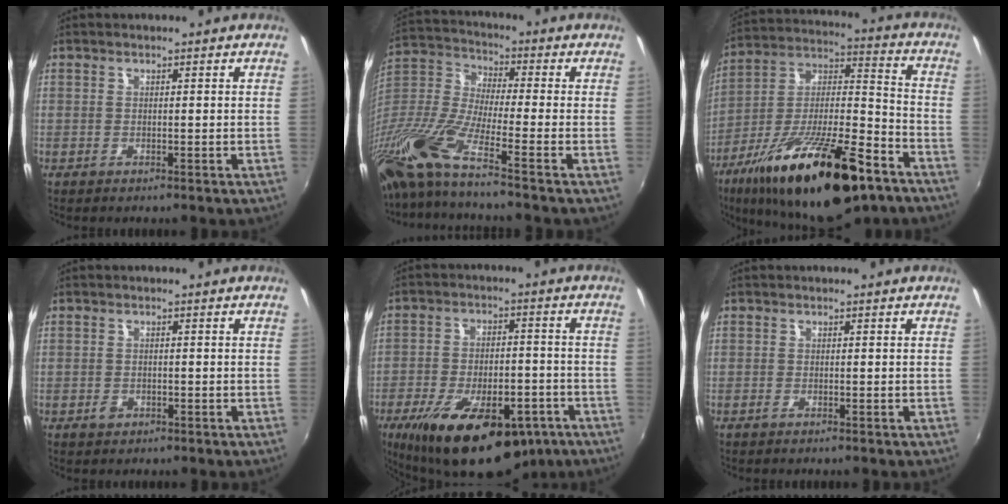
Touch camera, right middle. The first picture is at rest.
{"total": 15.0, "force": [-11.1, -0.5, 10.0], "torque": [-0.195, -0.036, -0.228]}
{"total": 27.2, "force": [-16.2, 8.2, 20.3], "torque": [-0.348, -0.024, -0.259]}
{"total": 1.7, "force": [-1.0, 1.1, 0.7], "torque": [-0.013, -0.001, -0.016]}
{"total": 22.7, "force": [-13.5, 10.1, 15.2], "torque": [-0.277, -0.025, -0.191]}
{"total": 0.8, "force": [-0.6, 0.0, 0.5], "torque": [-0.009, -0.002, -0.014]}